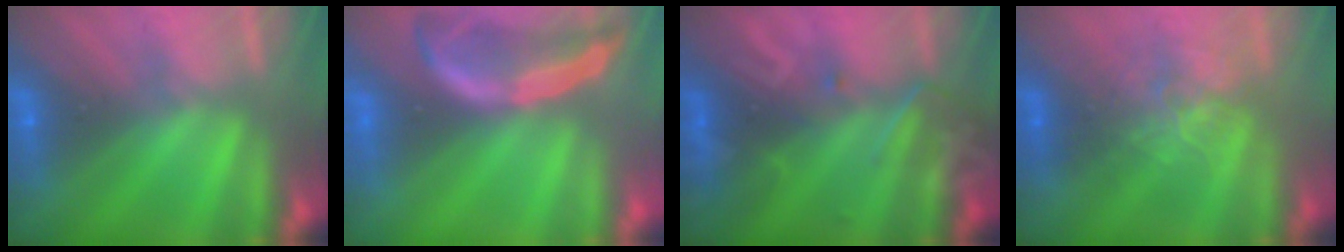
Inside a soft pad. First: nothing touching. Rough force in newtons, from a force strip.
{"total": 1.9}
{"total": 2.7}
{"total": 2.5}